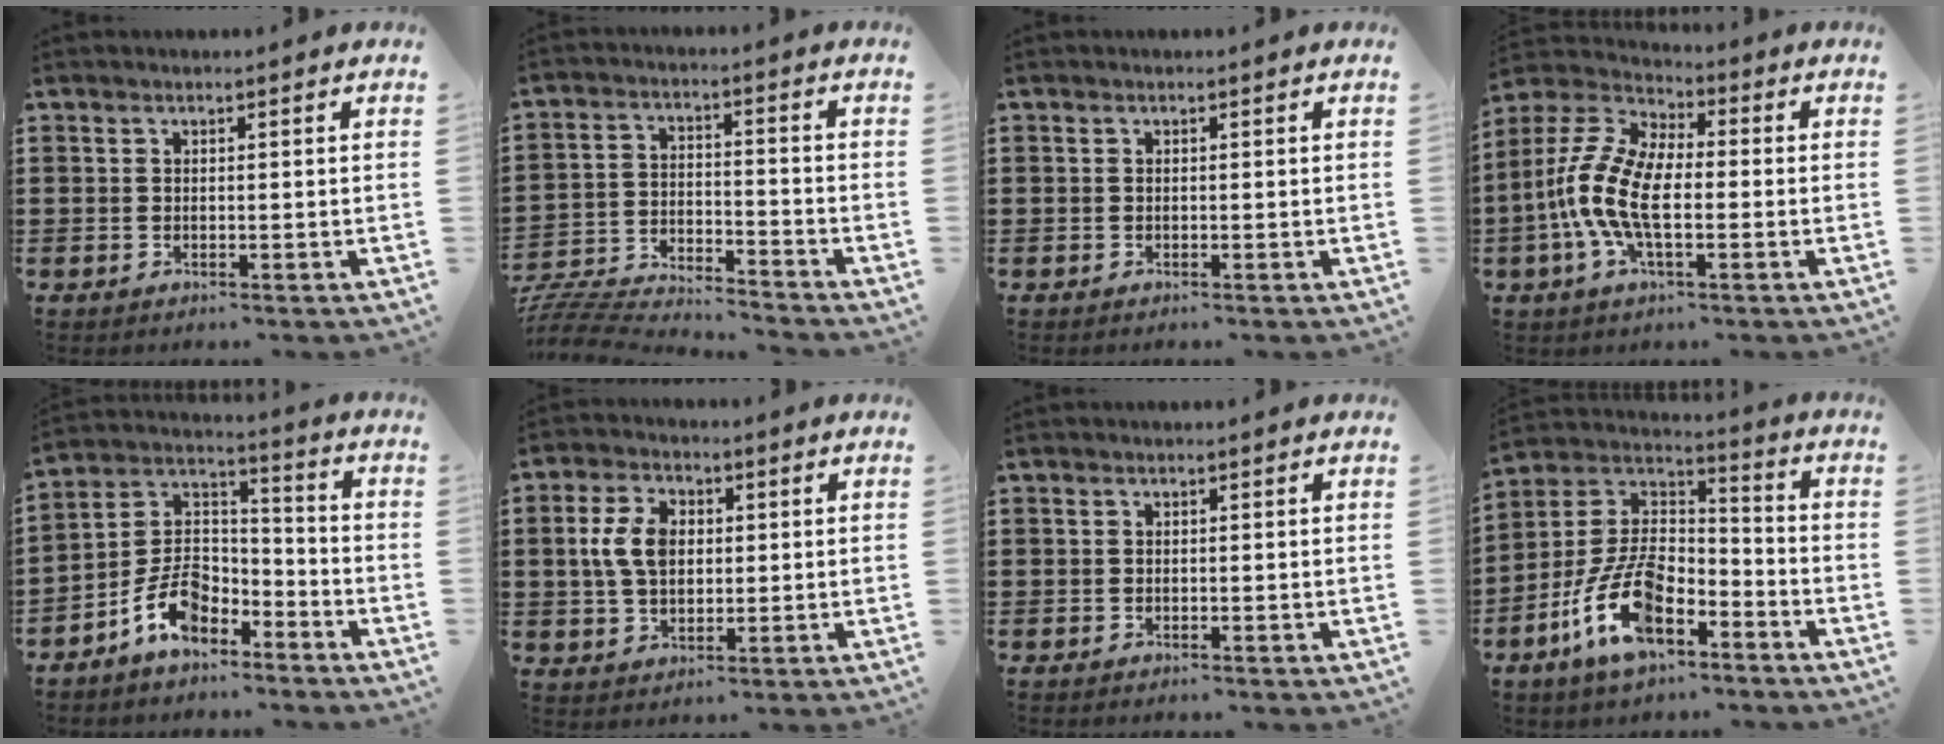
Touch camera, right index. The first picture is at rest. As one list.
[{"total": 6.3, "force": [-6.2, 0.0, 0.4], "torque": [-0.030, -0.007, -0.133]}, {"total": 0.0}, {"total": 11.1, "force": [-2.4, 5.1, 9.6], "torque": [-0.241, -0.013, -0.053]}, {"total": 8.9, "force": [-5.5, 5.2, 4.6], "torque": [-0.112, 0.010, -0.109]}, {"total": 6.7, "force": [0.8, 4.6, 4.8], "torque": [-0.125, 0.010, 0.006]}, {"total": 0.0}, {"total": 12.8, "force": [-7.3, 5.6, 8.9], "torque": [-0.209, 0.007, -0.144]}]